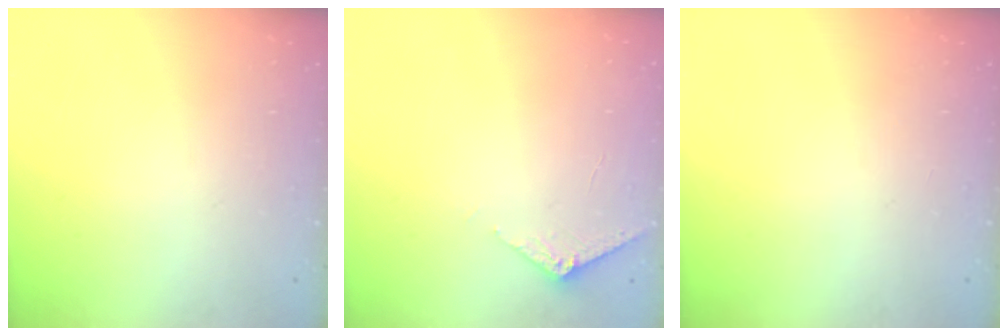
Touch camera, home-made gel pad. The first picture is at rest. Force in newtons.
{"total": 2.9, "press": 2.9, "slide": 0.3}
{"total": 0.0}